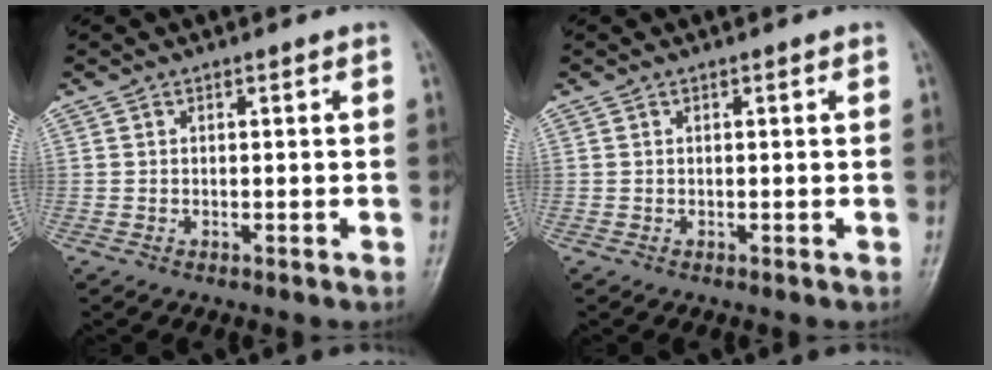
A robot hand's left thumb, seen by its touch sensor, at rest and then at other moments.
{"total": 0.0}